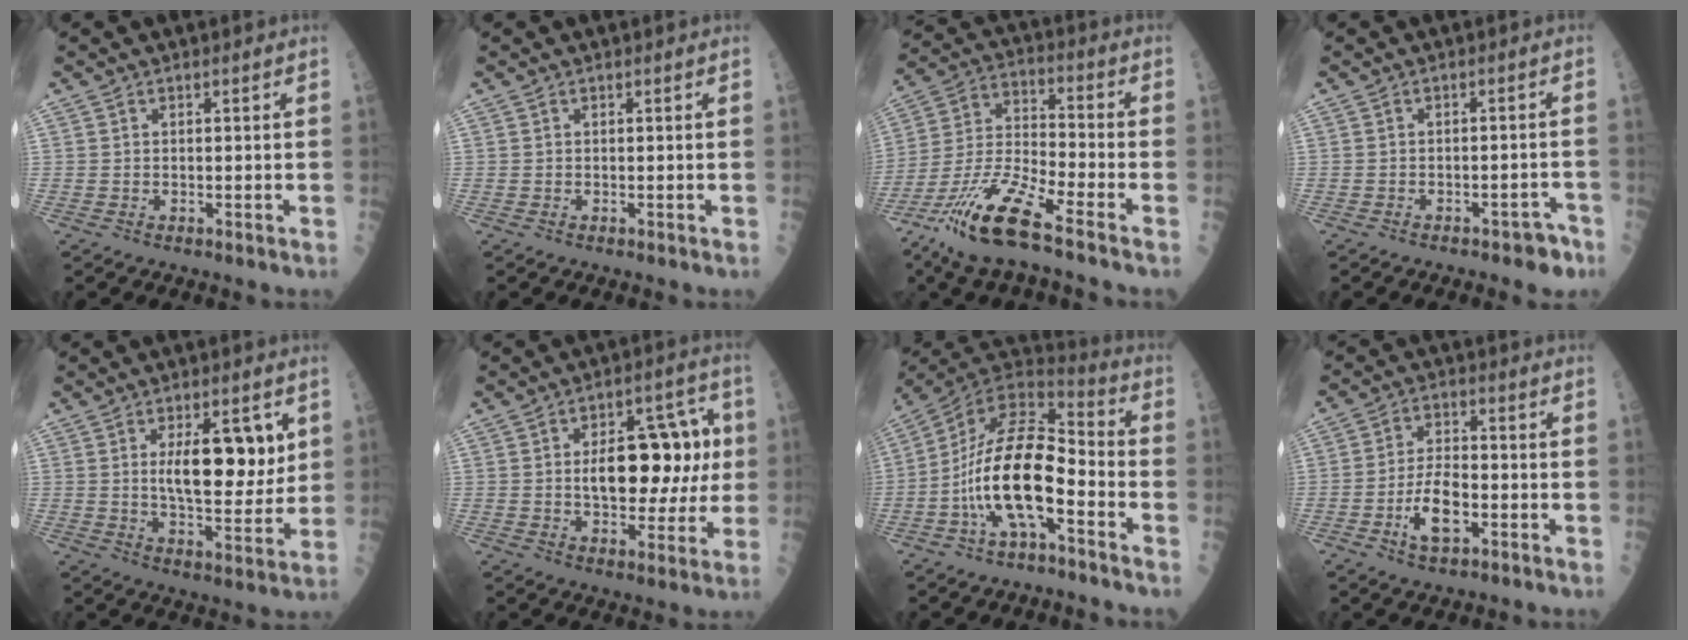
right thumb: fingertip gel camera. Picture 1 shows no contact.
{"total": 0.0}
{"total": 16.1, "force": [-10.2, 2.2, 12.3], "torque": [-0.271, 0.029, -0.196]}
{"total": 3.8, "force": [-2.7, 1.8, 2.1], "torque": [-0.009, 0.031, -0.029]}
{"total": 13.2, "force": [3.3, 5.5, 11.5], "torque": [-0.143, -0.021, 0.059]}
{"total": 17.2, "force": [1.3, 9.4, 14.3], "torque": [-0.153, 0.027, 0.025]}
{"total": 17.6, "force": [-5.5, 6.6, 15.4], "torque": [-0.286, 0.062, -0.097]}
{"total": 8.0, "force": [-2.9, 3.6, 6.5], "torque": [-0.115, 0.020, -0.052]}